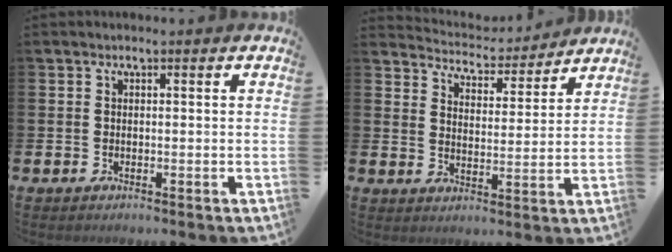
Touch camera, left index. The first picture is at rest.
{"total": 4.8, "force": [4.8, 0.9, 0.1], "torque": [-0.019, -0.041, 0.080]}